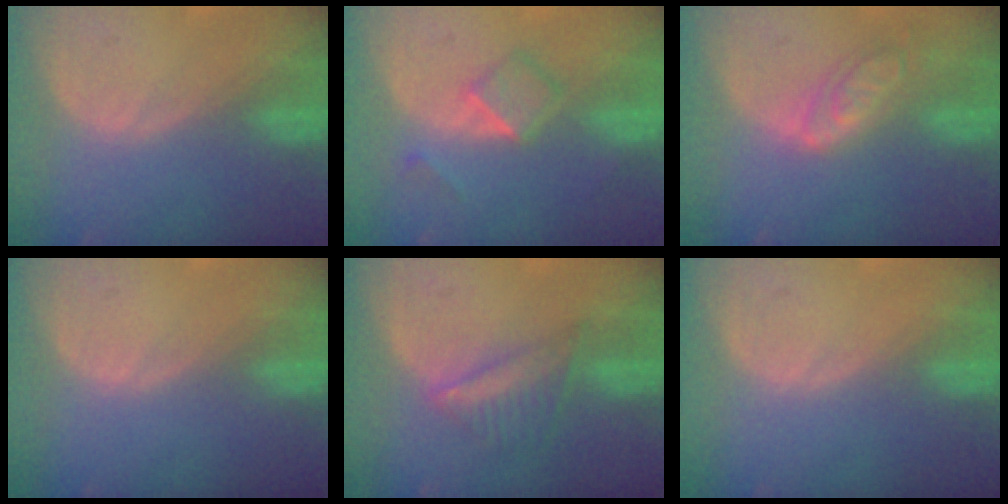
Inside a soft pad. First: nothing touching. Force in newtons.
{"total": 5.2, "press": 4.6, "slide": 2.6}
{"total": 6.4, "press": 5.6, "slide": 3.1}
{"total": 0.0}
{"total": 6.2, "press": 5.4, "slide": 2.9}
{"total": 0.0}